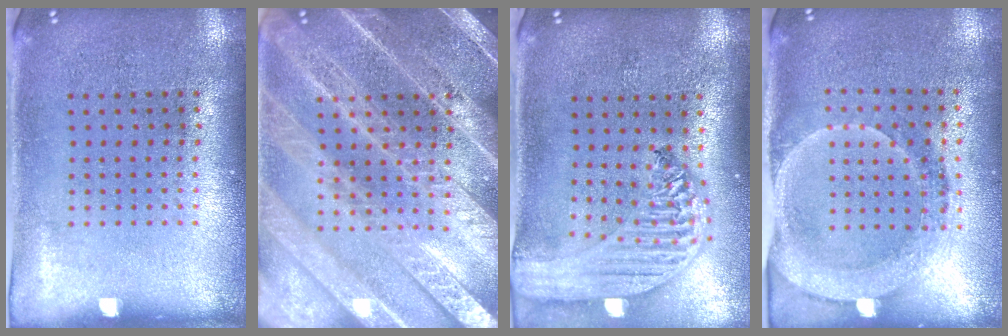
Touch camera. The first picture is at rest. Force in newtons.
{"total": 5.1, "press": 5.0, "slide": 0.6}
{"total": 2.9, "press": 2.3, "slide": 1.8}
{"total": 1.8, "press": 1.6, "slide": 0.7}